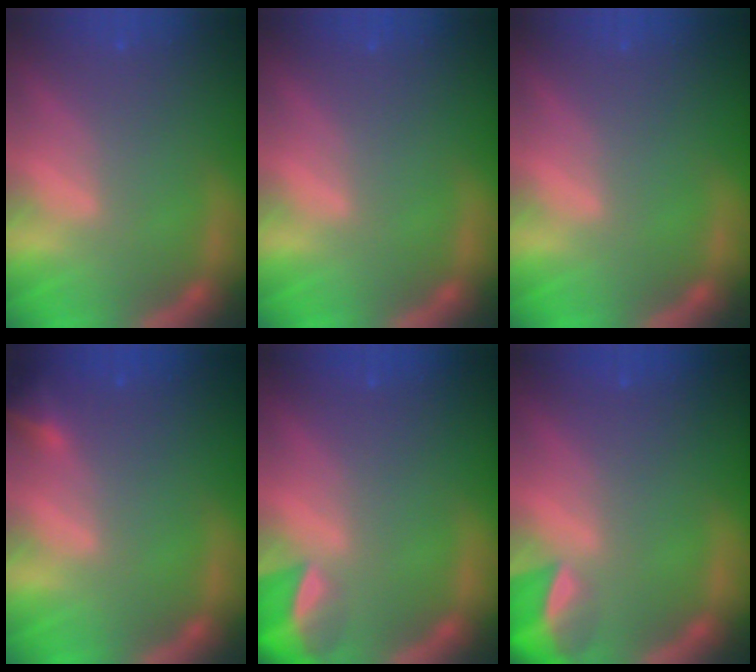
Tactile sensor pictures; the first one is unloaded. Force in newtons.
{"total": 0.0}
{"total": 0.0}
{"total": 1.9}
{"total": 4.9}
{"total": 4.9}